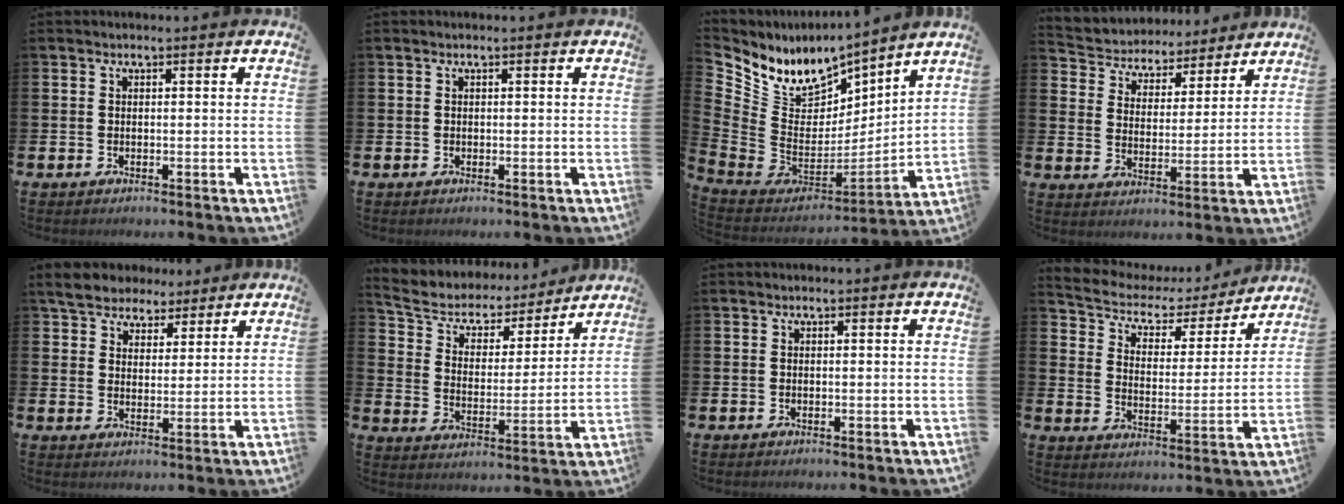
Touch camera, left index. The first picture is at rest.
{"total": 0.0}
{"total": 8.5, "force": [7.1, 4.1, 2.1], "torque": [-0.094, -0.059, 0.133]}
{"total": 5.0, "force": [4.6, 1.9, -0.3], "torque": [-0.032, -0.038, 0.077]}
{"total": 5.1, "force": [4.8, 1.9, 0.3], "torque": [-0.028, -0.017, 0.087]}
{"total": 6.1, "force": [5.4, 2.6, 1.1], "torque": [-0.061, -0.037, 0.089]}
{"total": 0.0}
{"total": 4.8, "force": [3.9, 2.5, 1.1], "torque": [-0.052, -0.030, 0.060]}